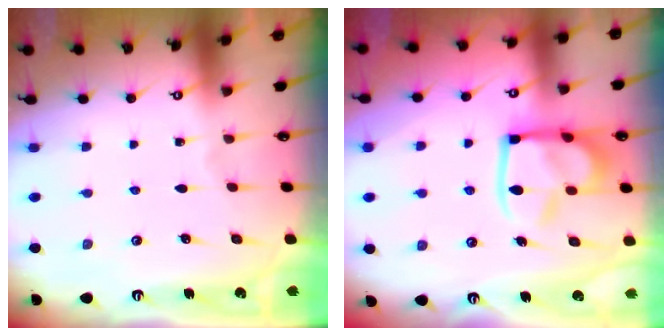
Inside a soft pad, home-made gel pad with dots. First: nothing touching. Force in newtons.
{"total": 14.9, "press": 14.8, "slide": 1.8}